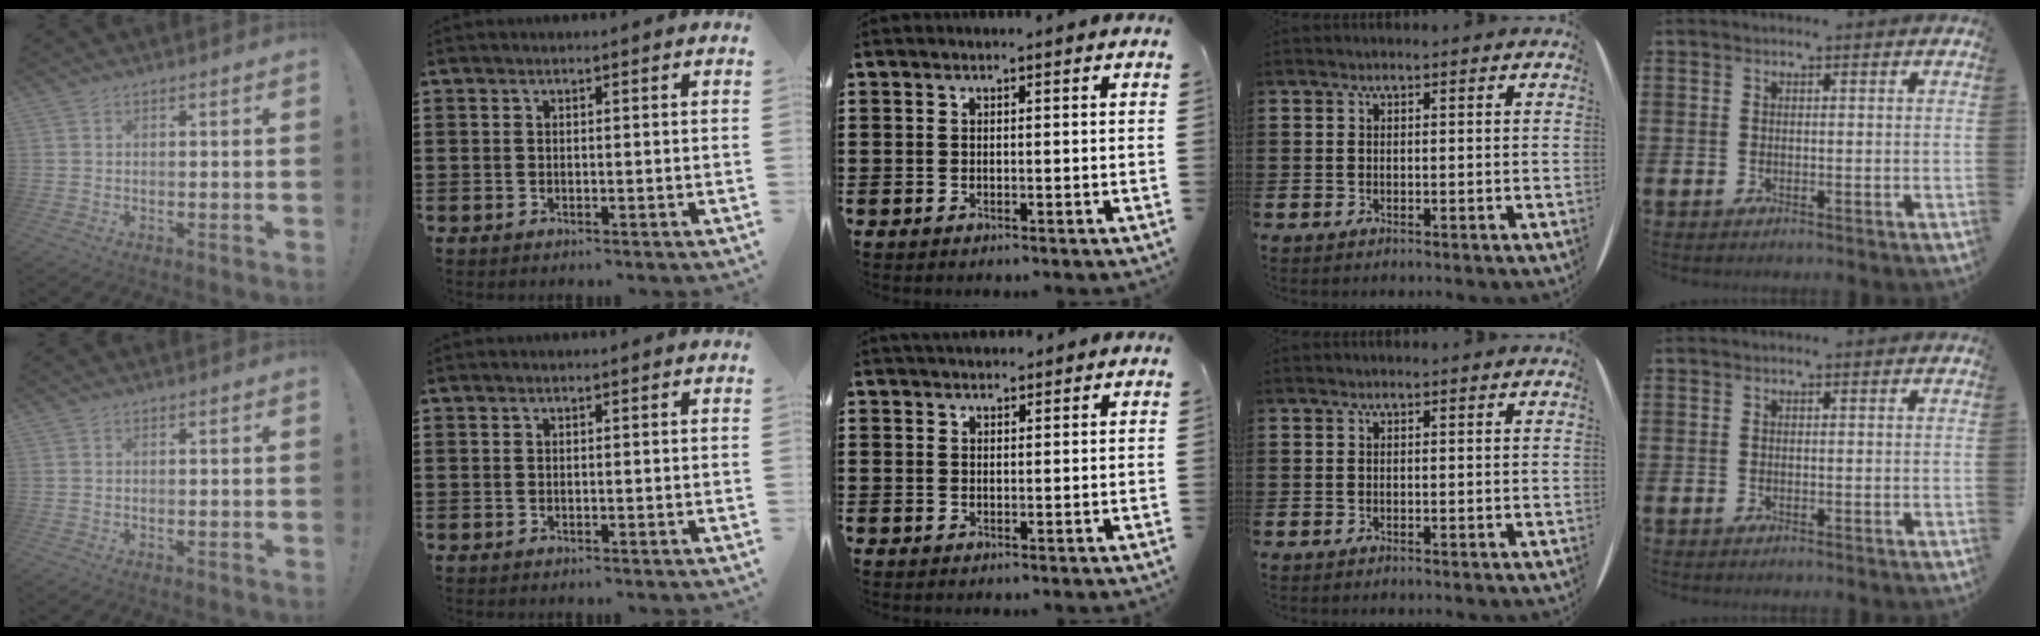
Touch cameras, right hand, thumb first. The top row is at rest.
{"middle": {"total": 1.7, "force": [1.6, 0.5, -0.1], "torque": [-0.003, 0.003, 0.031]}}